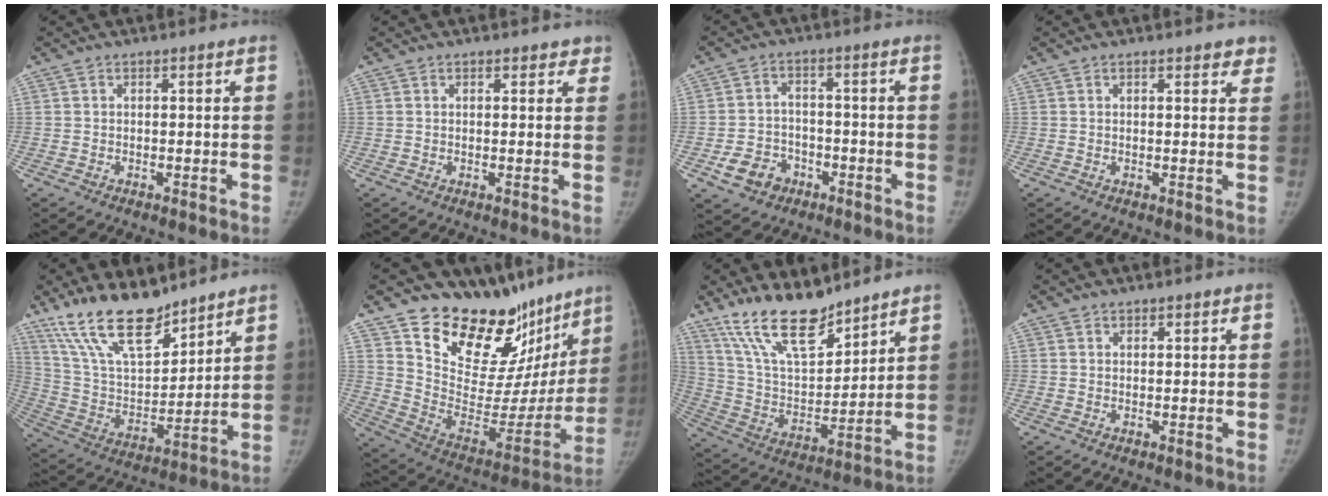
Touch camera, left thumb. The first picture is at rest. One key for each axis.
{"total": 2.3, "fx": 1.7, "fy": 1.4, "fz": 0.8, "tx": 0.023, "ty": -0.004, "tz": 0.015}
{"total": 7.1, "fx": -3.5, "fy": 5.6, "fz": 2.7, "tx": -0.033, "ty": 0.022, "tz": -0.054}
{"total": 2.9, "fx": 2.3, "fy": 1.2, "fz": 1.4, "tx": 0.014, "ty": -0.007, "tz": 0.022}
{"total": 18.3, "fx": 14.1, "fy": 6.7, "fz": 9.6, "tx": -0.138, "ty": -0.073, "tz": 0.269}
{"total": 24.8, "fx": 19.1, "fy": 12.1, "fz": 10.0, "tx": -0.096, "ty": -0.122, "tz": 0.293}
{"total": 16.7, "fx": 13.1, "fy": 5.8, "fz": 8.5, "tx": -0.119, "ty": -0.073, "tz": 0.252}
{"total": 0.9, "fx": 0.6, "fy": 0.5, "fz": 0.2, "tx": 0.006, "ty": -0.003, "tz": 0.007}